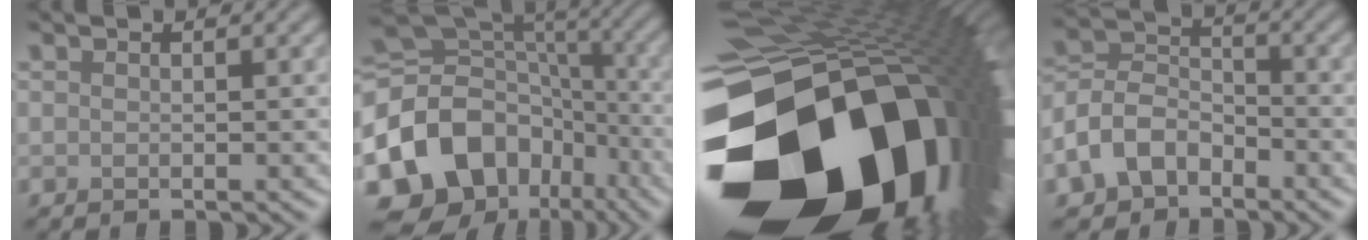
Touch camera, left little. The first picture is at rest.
{"total": 15.1, "force": [-6.4, 11.3, 7.6], "torque": [-0.168, 0.007, -0.115]}
{"total": 22.7, "force": [-8.5, 14.2, 15.5], "torque": [-0.299, -0.081, -0.089]}
{"total": 6.3, "force": [-3.4, 4.4, 2.9], "torque": [-0.060, 0.007, -0.081]}